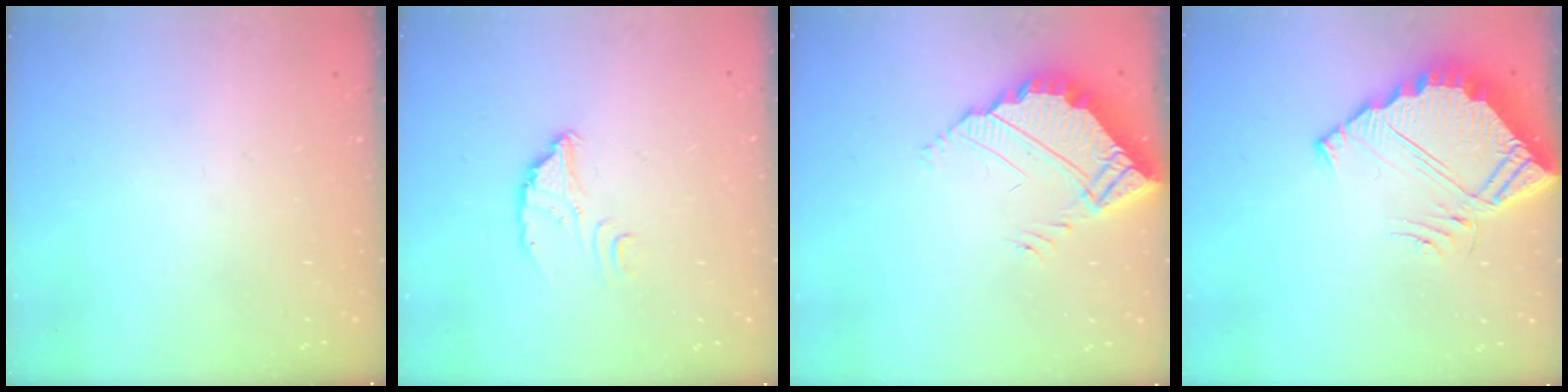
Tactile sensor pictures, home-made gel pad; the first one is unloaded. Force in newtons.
{"total": 2.9, "press": 2.9, "slide": 0.3}
{"total": 5.8, "press": 5.8, "slide": 0.3}
{"total": 7.5, "press": 7.5, "slide": 0.6}